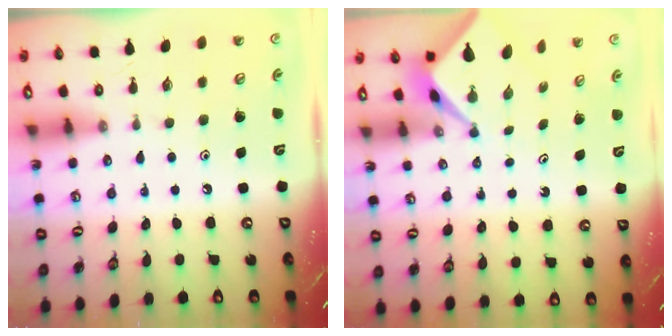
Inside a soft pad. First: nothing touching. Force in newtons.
{"total": 2.3, "press": 2.2, "slide": 0.3}